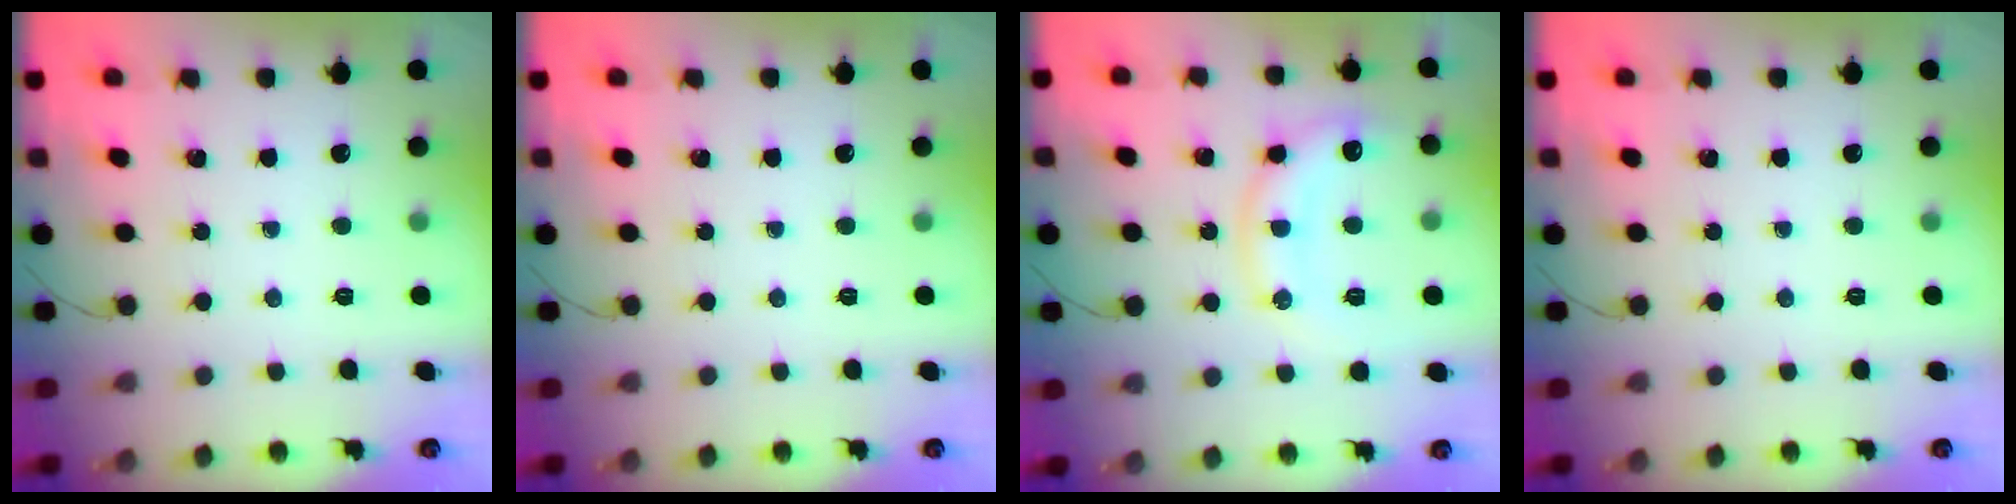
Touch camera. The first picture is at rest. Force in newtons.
{"total": 0.0}
{"total": 12.7, "press": 12.7, "slide": 0.9}
{"total": 0.0}